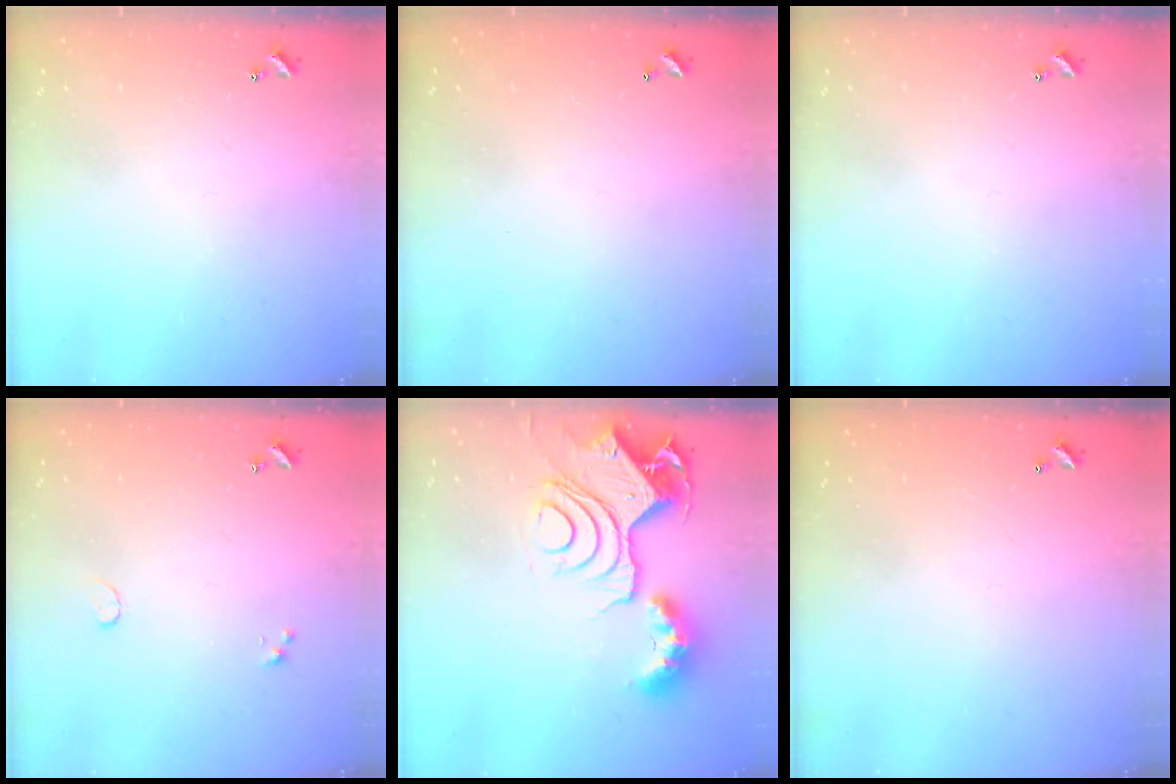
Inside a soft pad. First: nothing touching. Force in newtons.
{"total": 2.9, "press": 2.9, "slide": 0.1}
{"total": 0.0}
{"total": 0.5, "press": 0.4, "slide": 0.3}
{"total": 15.5, "press": 15.4, "slide": 1.8}
{"total": 2.8, "press": 2.8, "slide": 0.1}